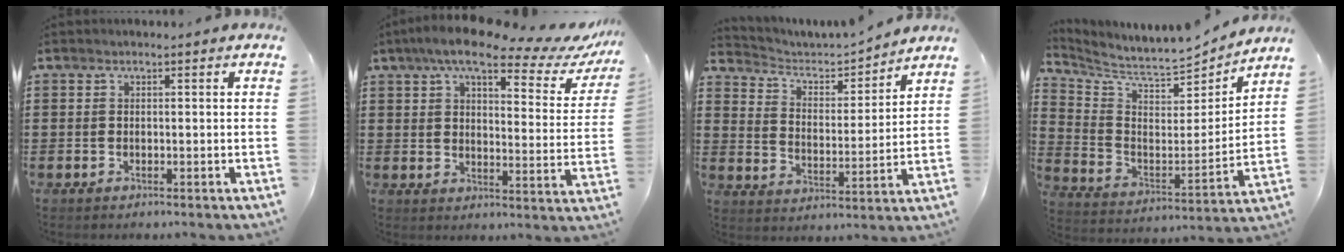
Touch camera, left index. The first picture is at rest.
{"total": 10.1, "force": [7.5, 2.0, 6.4], "torque": [-0.118, -0.030, 0.122]}
{"total": 3.6, "force": [3.3, 1.3, 0.8], "torque": [-0.039, -0.022, 0.048]}
{"total": 5.9, "force": [5.7, 0.8, 1.2], "torque": [-0.060, -0.056, 0.092]}